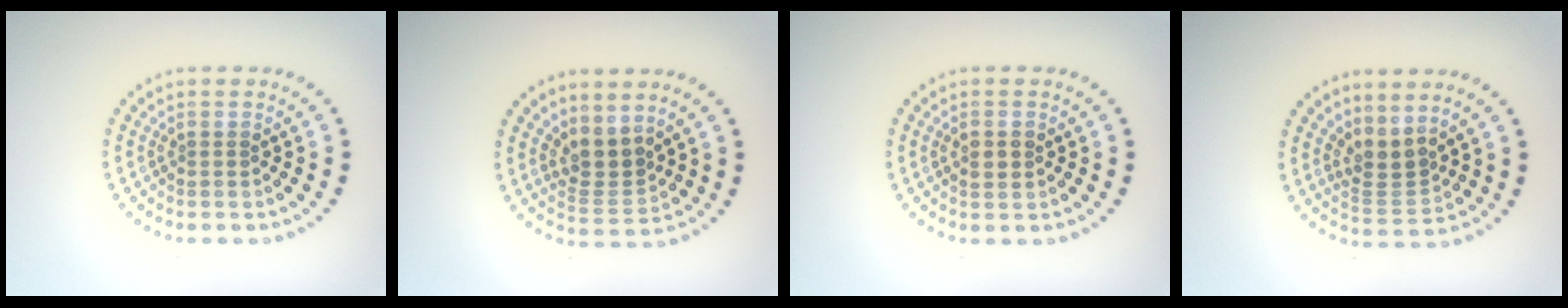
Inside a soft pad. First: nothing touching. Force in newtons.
{"total": 2.8, "press": 2.1, "slide": 1.8}
{"total": 1.0, "press": 1.0, "slide": 0.0}
{"total": 2.6, "press": 1.9, "slide": 1.8}